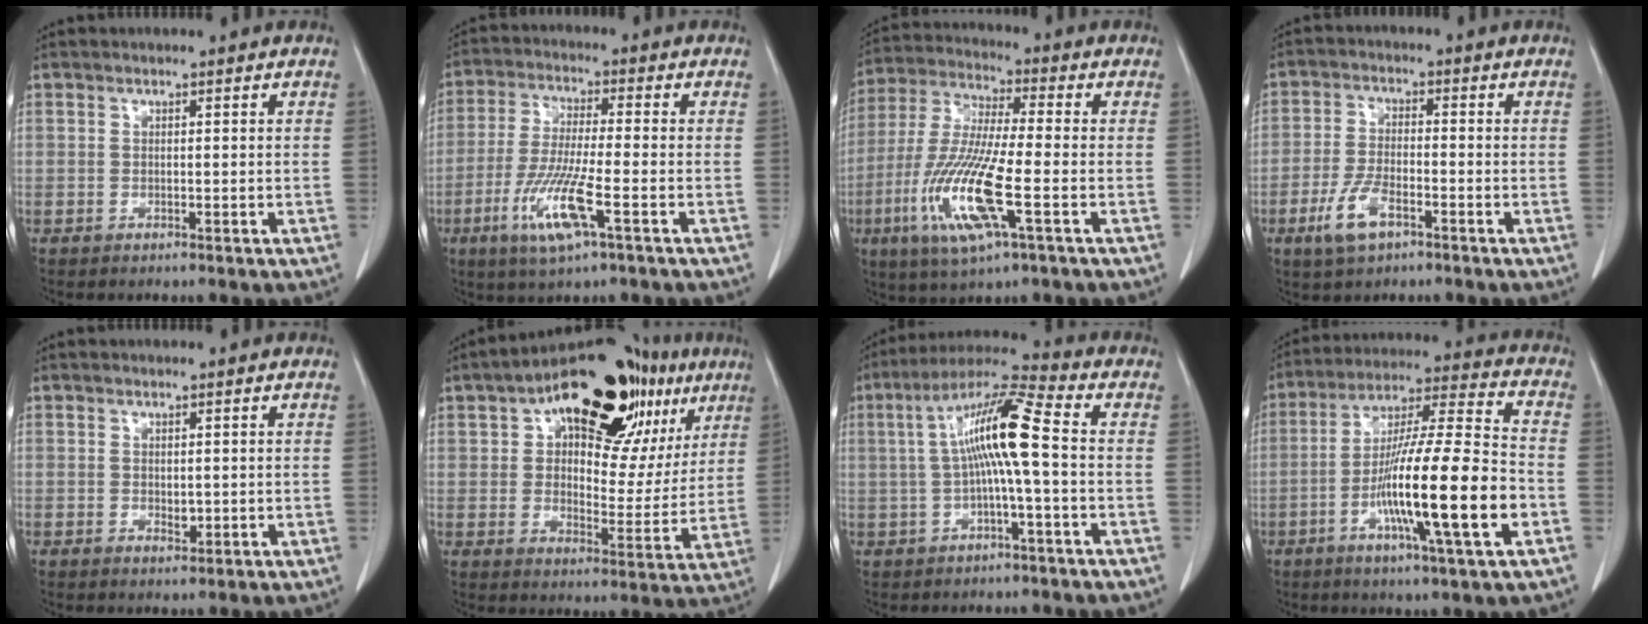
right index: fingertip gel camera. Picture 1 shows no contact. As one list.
[{"total": 10.2, "force": [-4.2, 0.7, 9.2], "torque": [-0.191, -0.020, -0.081]}, {"total": 14.6, "force": [-4.7, 1.5, 13.8], "torque": [-0.294, -0.022, -0.091]}, {"total": 6.6, "force": [-3.4, 2.6, 4.9], "torque": [-0.109, -0.004, -0.064]}, {"total": 1.3, "force": [0.0, 0.8, 1.0], "torque": [-0.015, -0.004, 0.003]}, {"total": 24.9, "force": [12.5, 11.6, 18.1], "torque": [-0.266, 0.057, 0.184]}, {"total": 10.8, "force": [0.2, 0.3, 10.8], "torque": [-0.200, 0.029, -0.002]}, {"total": 18.9, "force": [-5.6, 0.5, 18.1], "torque": [-0.315, -0.010, -0.099]}]